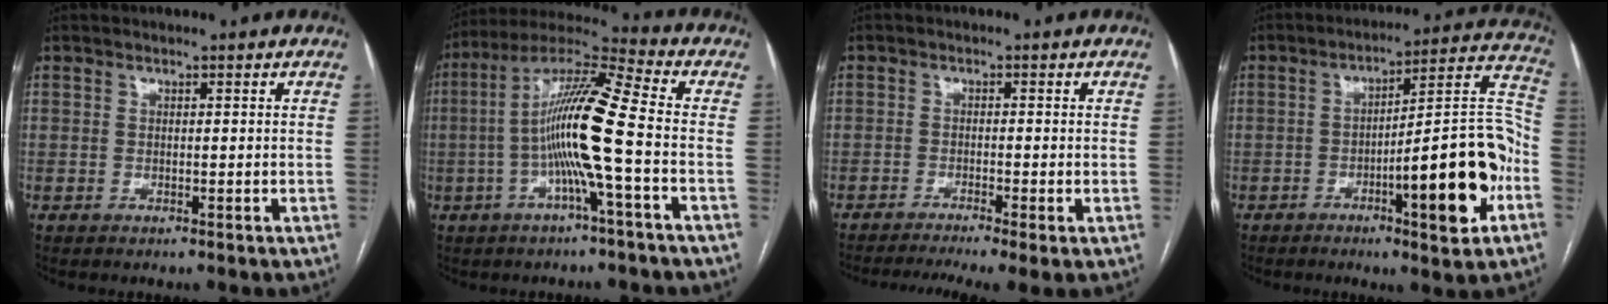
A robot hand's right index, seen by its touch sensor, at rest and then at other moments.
{"total": 13.4, "force": [-2.3, -0.5, 13.2], "torque": [-0.251, 0.015, -0.053]}
{"total": 8.4, "force": [-6.3, 0.4, 5.5], "torque": [-0.084, -0.010, -0.101]}
{"total": 17.4, "force": [-5.9, 2.2, 16.2], "torque": [-0.211, 0.023, -0.079]}